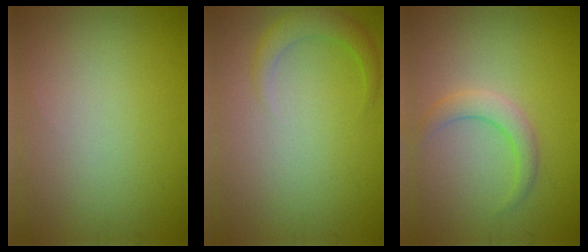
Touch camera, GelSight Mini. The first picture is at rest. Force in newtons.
{"total": 2.3, "press": 2.3, "slide": 0.2}
{"total": 2.4, "press": 2.4, "slide": 0.1}